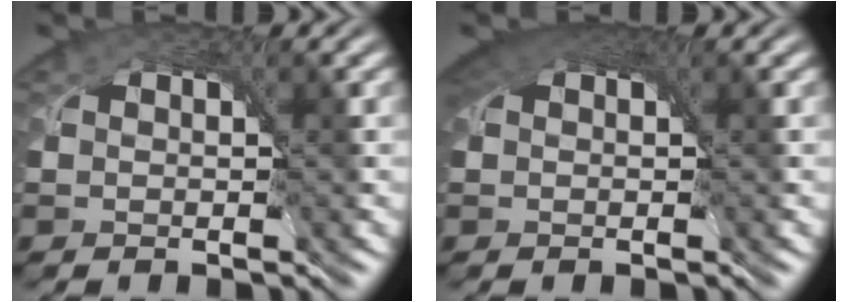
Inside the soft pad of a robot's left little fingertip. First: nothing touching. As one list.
[{"total": 4.3, "force": [2.2, 2.4, 2.7], "torque": [-0.052, 0.011, 0.025]}]